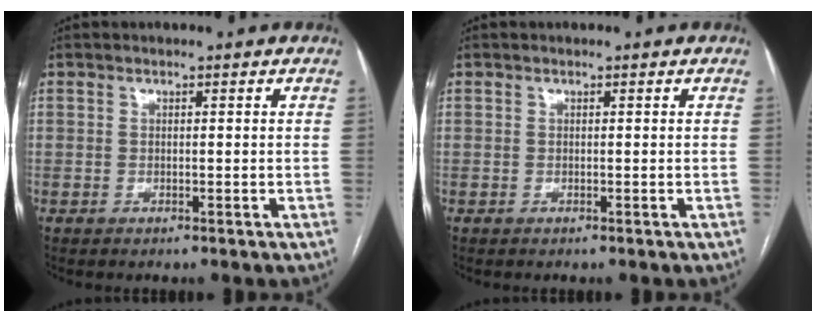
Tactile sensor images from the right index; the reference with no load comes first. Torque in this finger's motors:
{"motor_torque": [0.00, 0.00, 0.00, 0.00]}